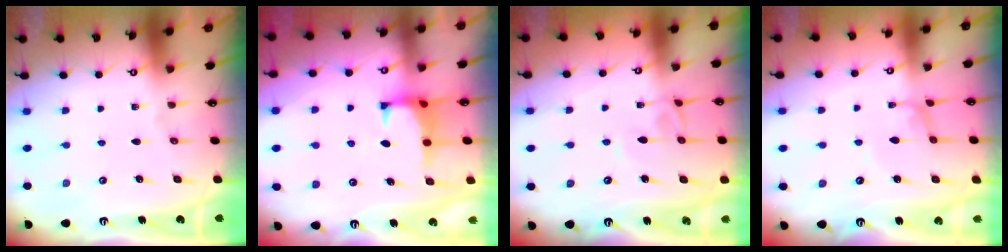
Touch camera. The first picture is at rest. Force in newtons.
{"total": 1.3, "press": 1.1, "slide": 0.6}
{"total": 3.5, "press": 3.5, "slide": 0.3}
{"total": 1.3, "press": 1.3, "slide": 0.2}